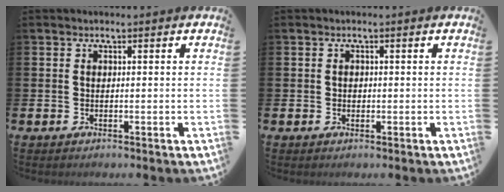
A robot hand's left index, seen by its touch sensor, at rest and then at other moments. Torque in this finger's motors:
{"motor_torque": [0.02, 0.00, 0.00, 0.03]}